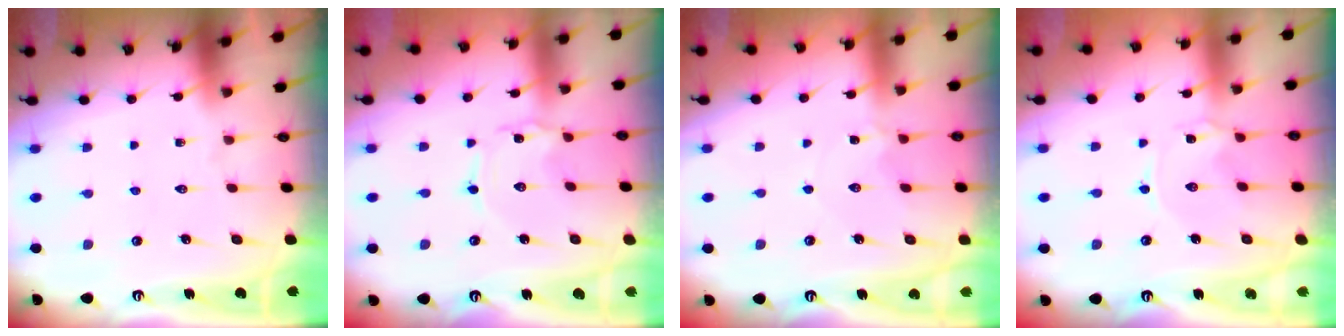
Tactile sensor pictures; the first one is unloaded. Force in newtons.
{"total": 1.3, "press": 1.3, "slide": 0.1}
{"total": 1.5, "press": 1.5, "slide": 0.3}
{"total": 0.0}